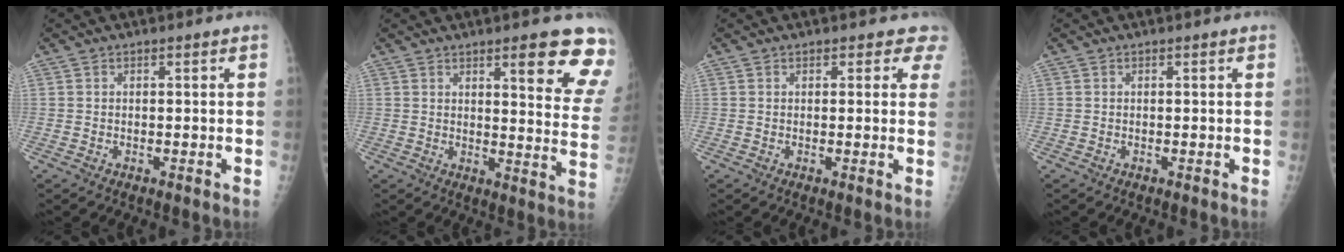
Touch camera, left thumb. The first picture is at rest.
{"total": 14.6, "force": [9.0, 3.2, 11.0], "torque": [-0.101, -0.049, 0.099]}
{"total": 3.1, "force": [2.5, 1.7, 0.6], "torque": [0.029, -0.009, 0.011]}
{"total": 0.0}